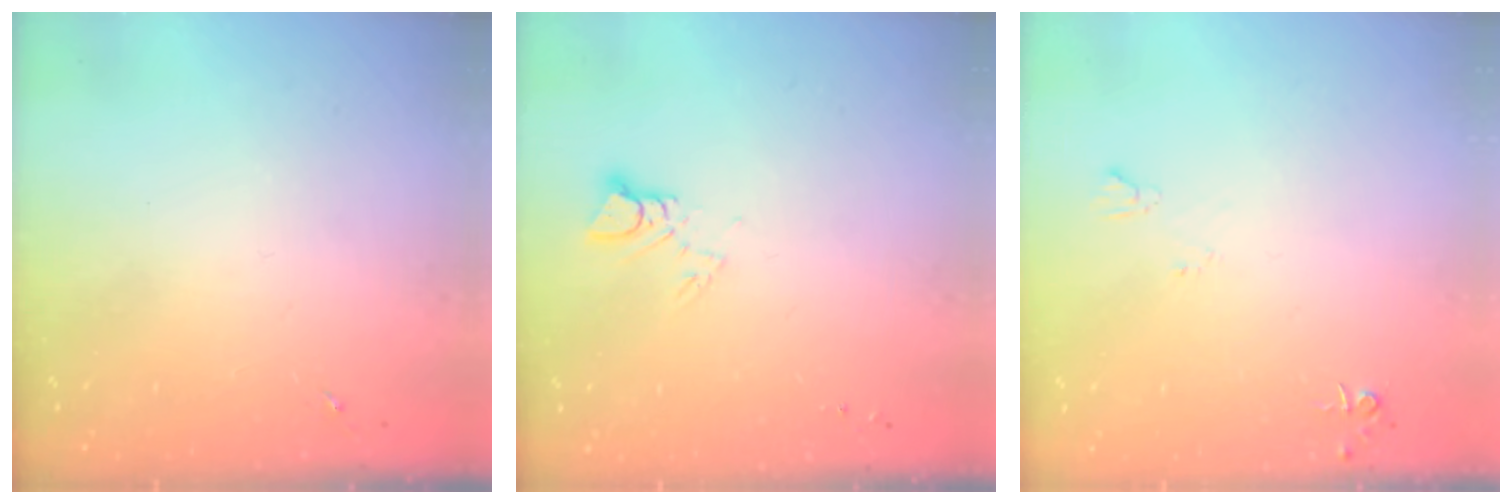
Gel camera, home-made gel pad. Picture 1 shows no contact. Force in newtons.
{"total": 3.6, "press": 3.6, "slide": 0.2}
{"total": 4.6, "press": 4.6, "slide": 0.7}